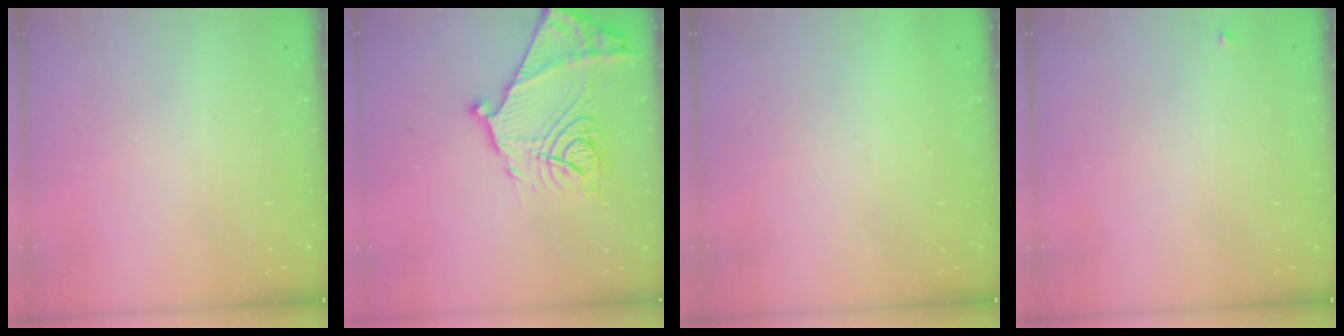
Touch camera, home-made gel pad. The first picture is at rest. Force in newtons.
{"total": 20.5, "press": 20.5, "slide": 1.8}
{"total": 1.7, "press": 1.7, "slide": 0.1}
{"total": 2.3, "press": 2.3, "slide": 0.3}